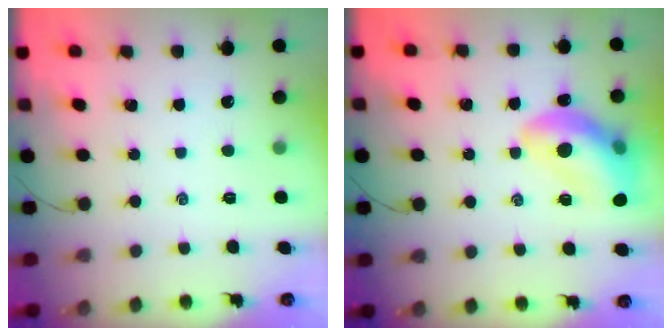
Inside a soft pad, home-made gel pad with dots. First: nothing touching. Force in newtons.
{"total": 15.6, "press": 15.3, "slide": 3.0}